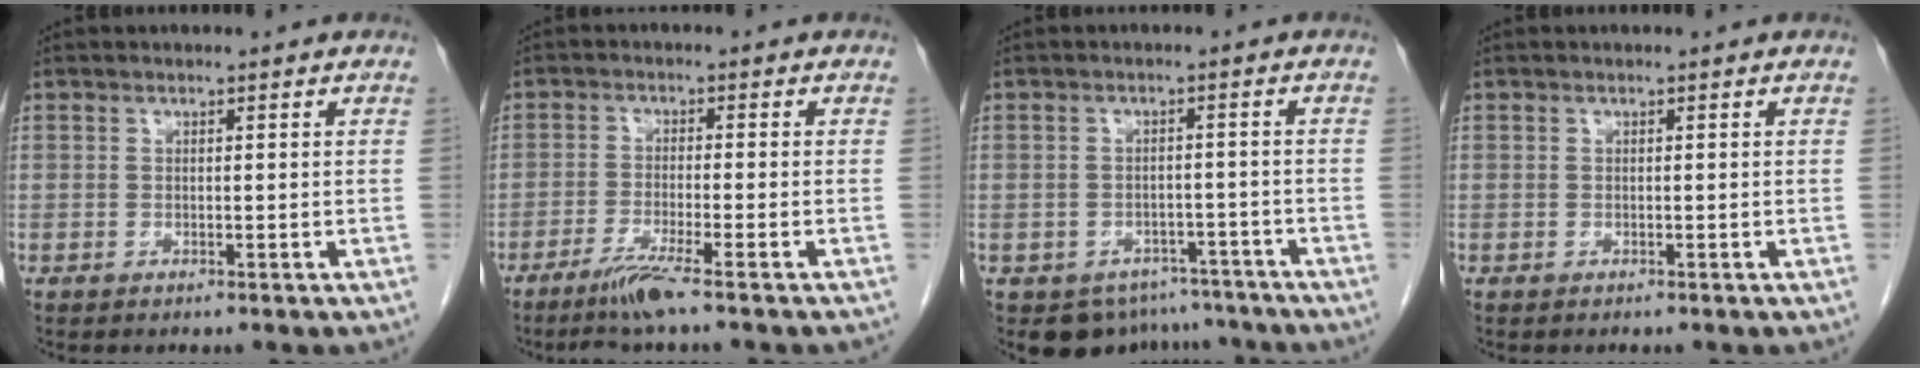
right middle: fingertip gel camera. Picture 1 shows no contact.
{"total": 5.3, "force": [-3.9, -0.9, 3.5], "torque": [-0.069, -0.014, -0.073]}
{"total": 7.5, "force": [-5.9, 4.6, 0.7], "torque": [0.007, 0.013, -0.075]}
{"total": 0.0}